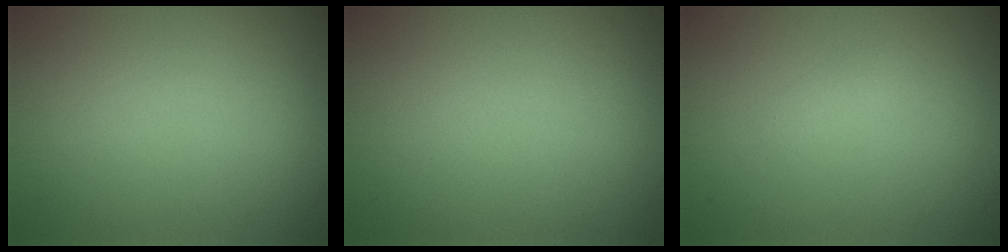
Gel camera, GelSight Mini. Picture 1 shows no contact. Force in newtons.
{"total": 0.0}
{"total": 0.6, "press": 0.6, "slide": 0.0}